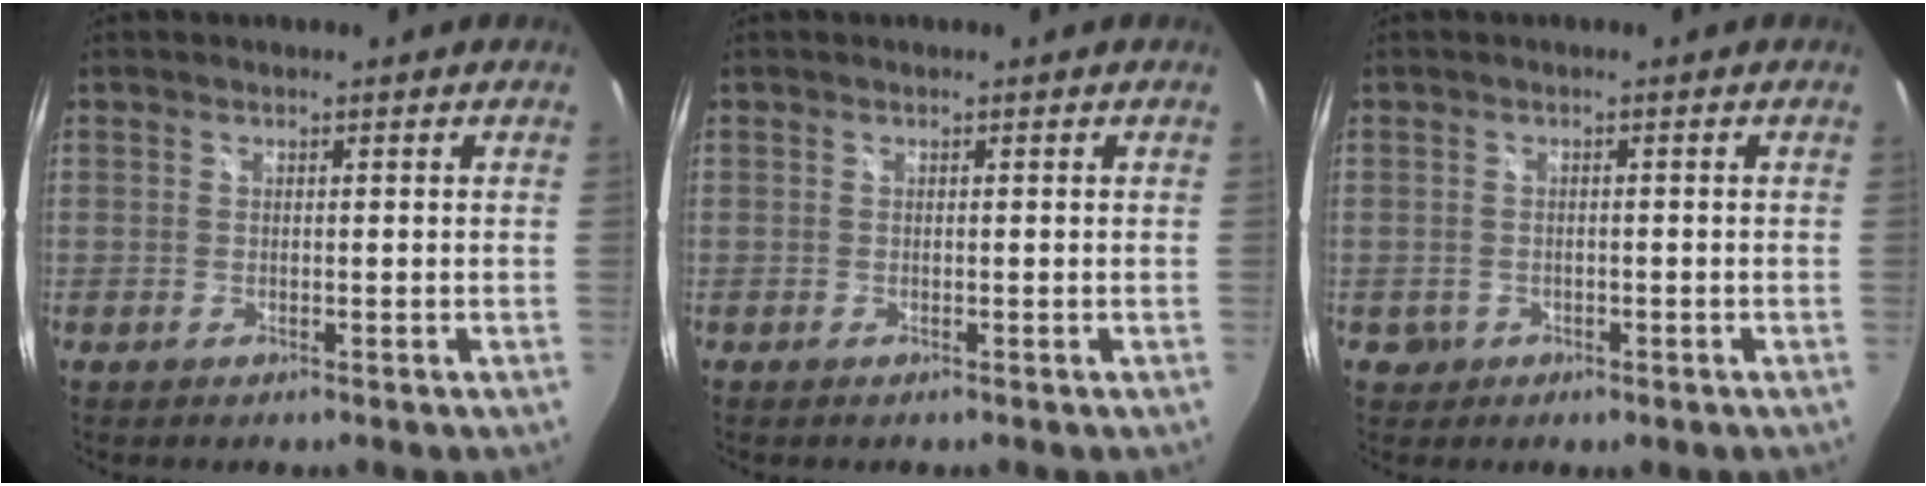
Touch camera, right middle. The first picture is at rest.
{"total": 0.0}
{"total": 2.4, "force": [-0.7, 2.2, 0.5], "torque": [-0.015, -0.002, -0.007]}